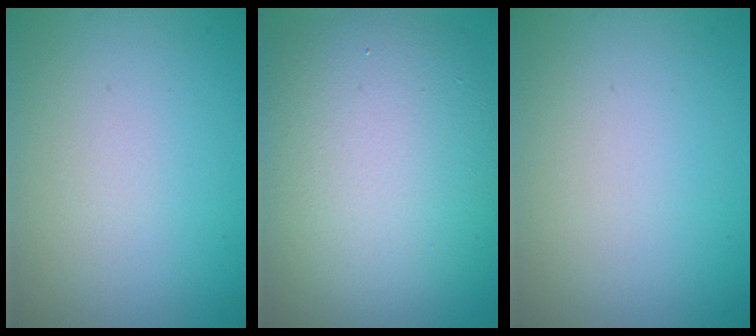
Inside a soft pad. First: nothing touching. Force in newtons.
{"total": 11.4, "press": 11.4, "slide": 0.8}
{"total": 0.0}